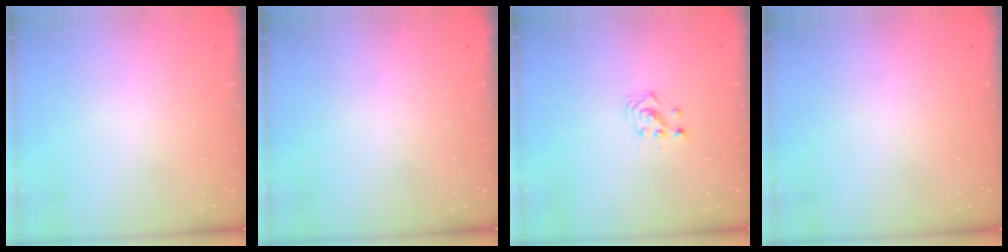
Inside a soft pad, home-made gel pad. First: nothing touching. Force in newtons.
{"total": 0.0}
{"total": 3.4, "press": 3.4, "slide": 0.2}
{"total": 0.0}